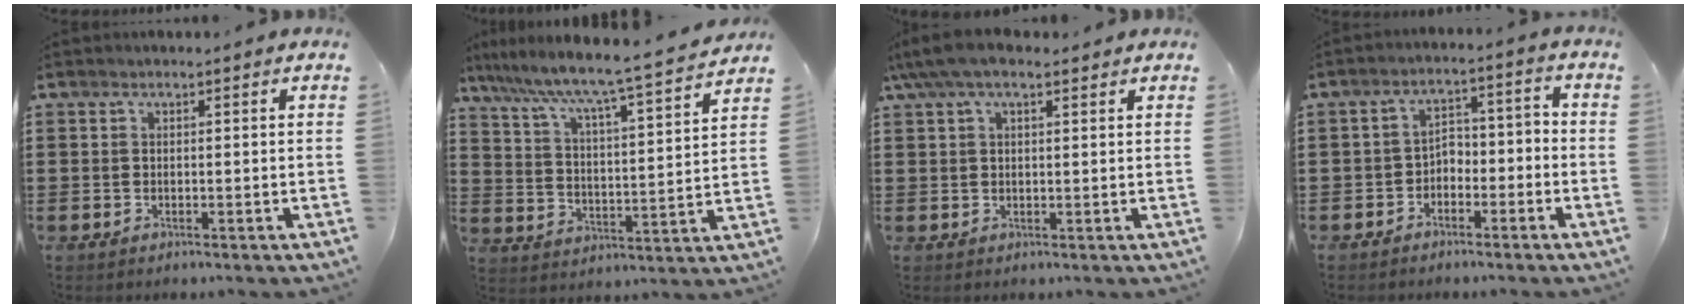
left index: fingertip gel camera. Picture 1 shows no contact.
{"total": 5.8, "force": [5.2, -0.7, 2.5], "torque": [-0.074, -0.049, 0.075]}
{"total": 5.0, "force": [3.1, 1.7, 3.6], "torque": [-0.075, 0.007, 0.056]}
{"total": 3.4, "force": [-2.9, 1.5, 1.0], "torque": [-0.023, 0.008, -0.063]}